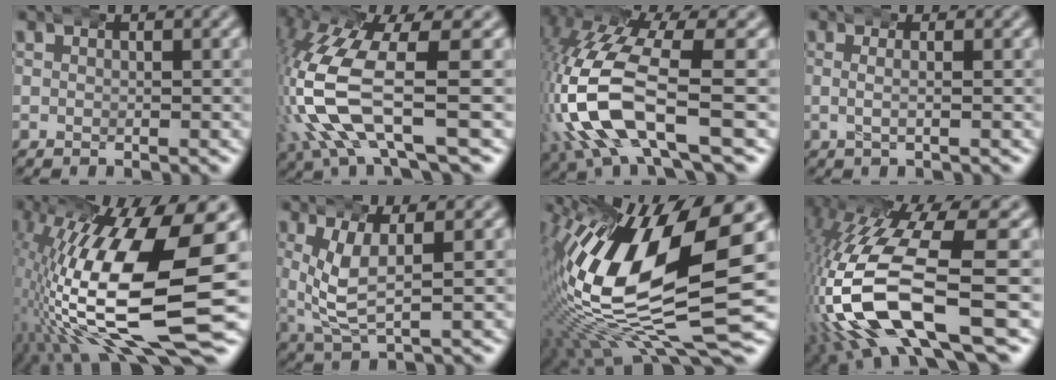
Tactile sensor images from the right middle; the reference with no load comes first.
{"total": 8.5, "force": [-0.4, 3.4, 7.8], "torque": [-0.199, -0.013, 0.002]}
{"total": 10.3, "force": [-1.4, 5.1, 8.8], "torque": [-0.237, -0.027, -0.010]}
{"total": 1.4, "force": [-0.1, 0.1, 1.4], "torque": [-0.026, 0.006, -0.003]}
{"total": 17.2, "force": [-2.0, 6.5, 15.8], "torque": [-0.262, -0.007, -0.018]}
{"total": 4.7, "force": [0.4, 2.4, 4.0], "torque": [-0.098, -0.007, 0.015]}
{"total": 18.3, "force": [0.2, 7.5, 16.7], "torque": [-0.283, 0.000, 0.010]}
{"total": 13.0, "force": [-2.4, 6.3, 11.1], "torque": [-0.255, -0.030, -0.023]}